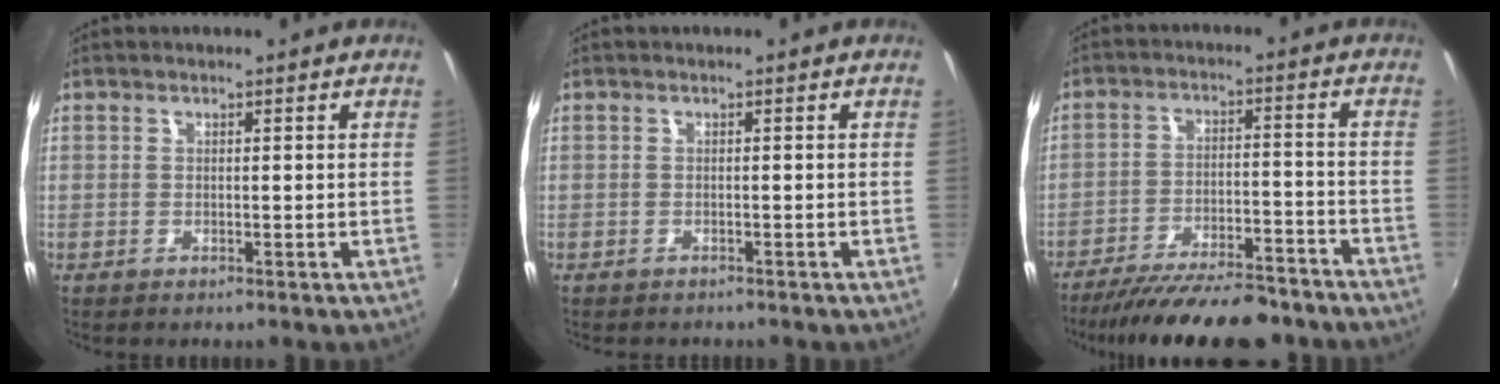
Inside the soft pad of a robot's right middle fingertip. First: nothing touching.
{"total": 1.4, "force": [-1.3, 0.5, 0.2], "torque": [-0.011, -0.008, -0.017]}
{"total": 19.0, "force": [-16.5, 4.2, 8.5], "torque": [-0.160, -0.022, -0.232]}